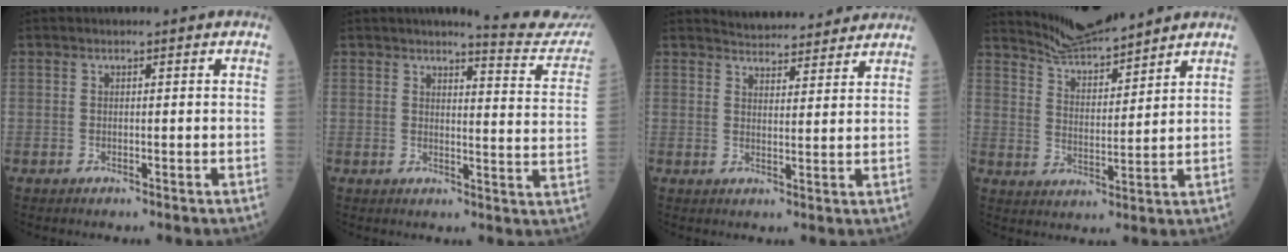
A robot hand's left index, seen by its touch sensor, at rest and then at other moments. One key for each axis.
{"total": 11.0, "fx": 10.8, "fy": -0.6, "fz": 2.2, "tx": -0.018, "ty": -0.071, "tz": 0.110}
{"total": 9.4, "fx": 9.1, "fy": 1.6, "fz": 1.8, "tx": -0.025, "ty": 0.009, "tz": 0.119}
{"total": 8.2, "fx": 8.0, "fy": 0.4, "fz": 1.9, "tx": -0.048, "ty": 0.012, "tz": 0.157}